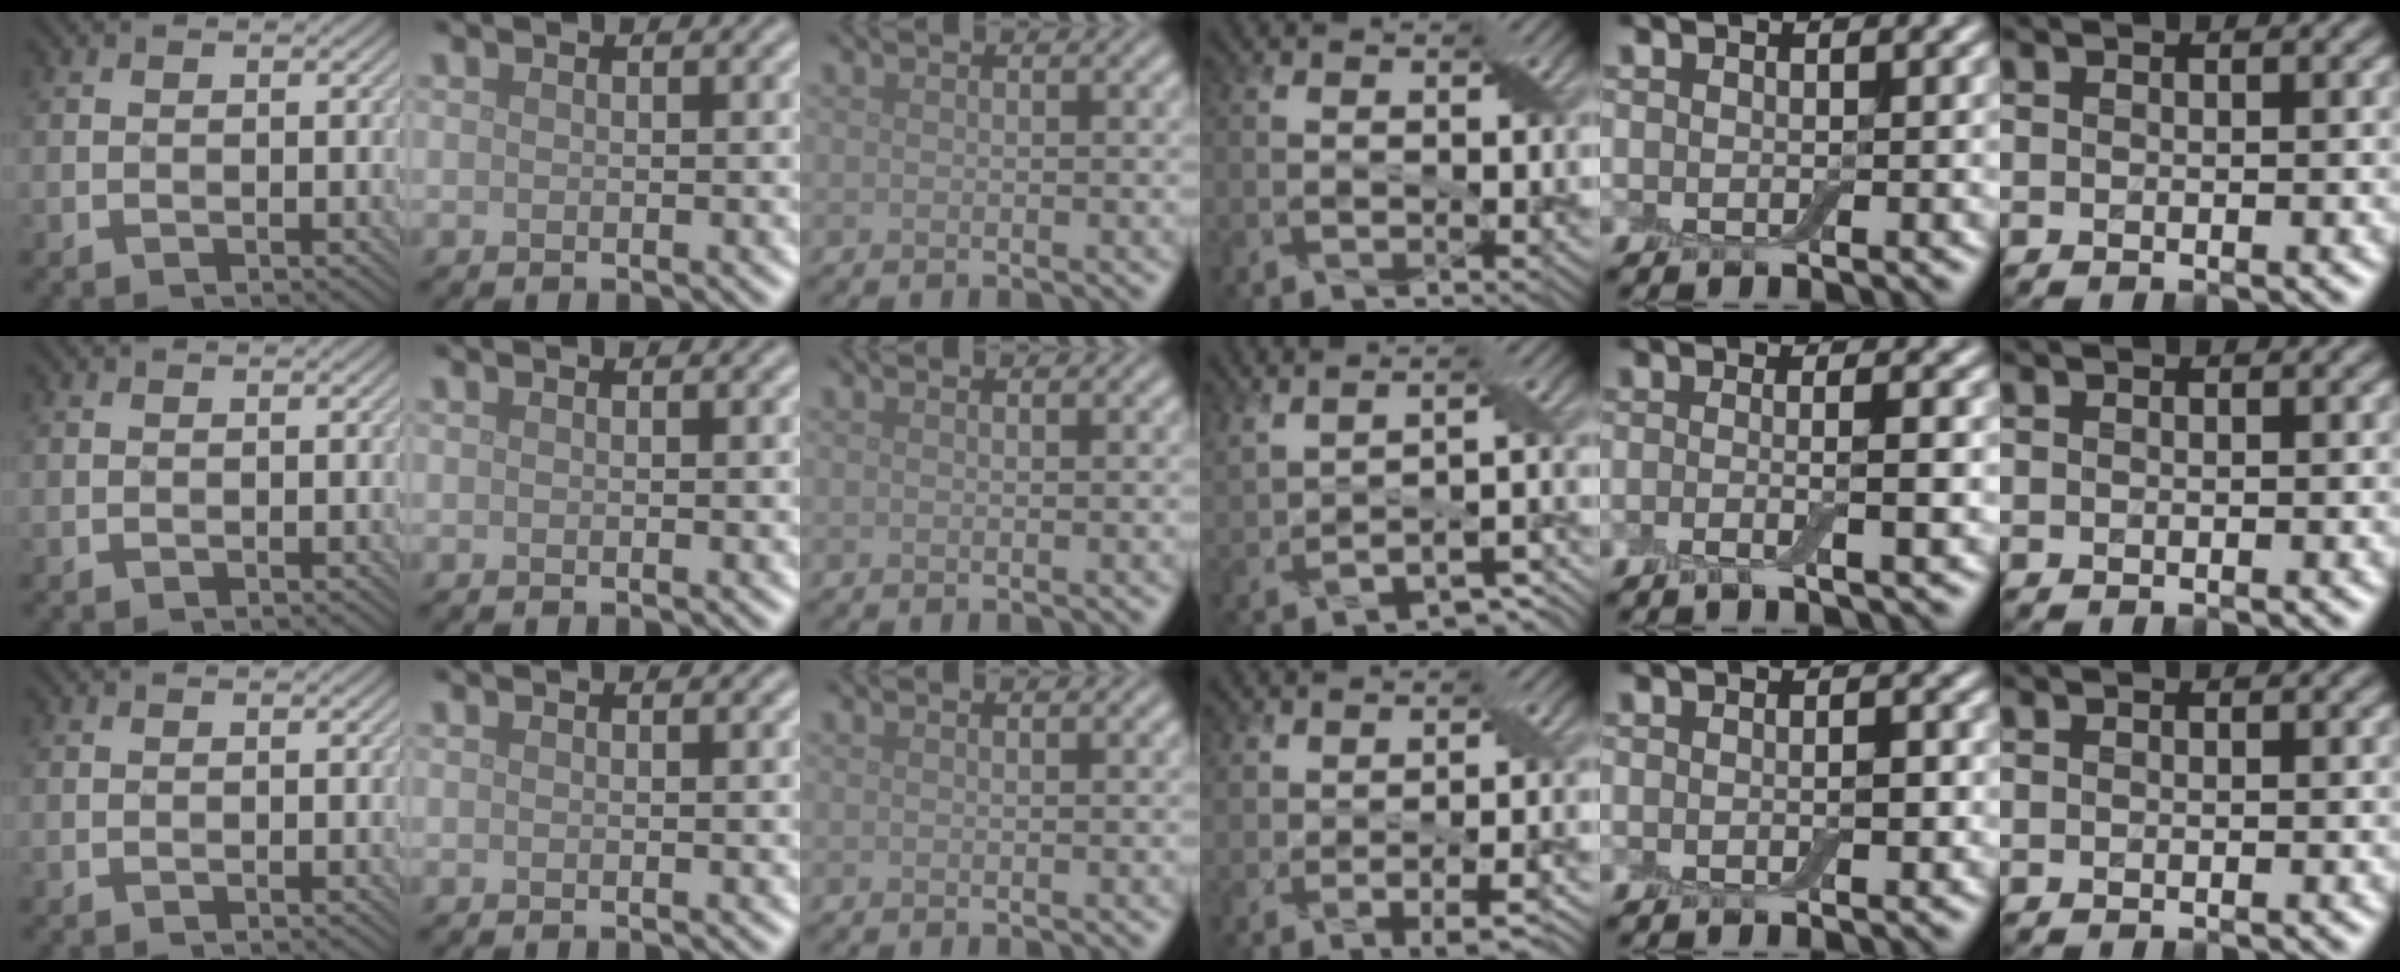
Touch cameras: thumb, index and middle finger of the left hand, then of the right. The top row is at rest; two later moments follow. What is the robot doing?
{"motion": "peel", "object": "adhesive wrap"}